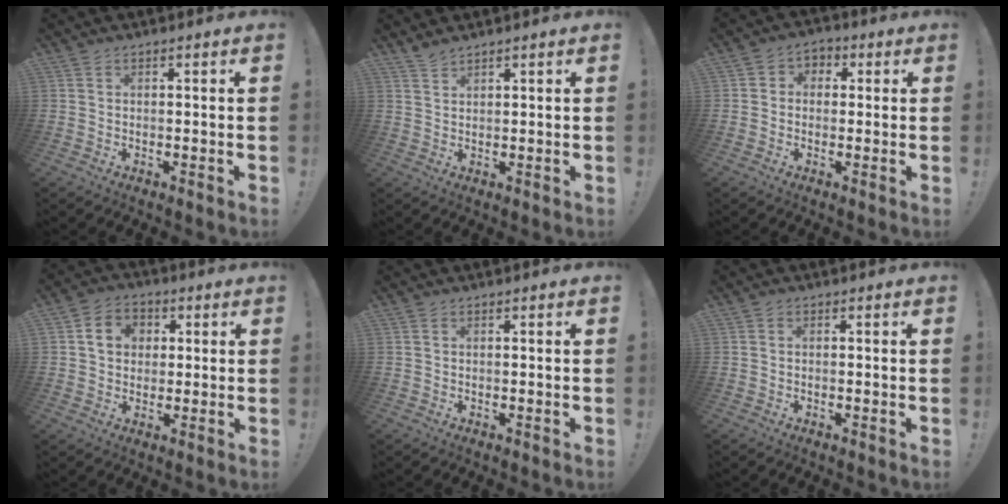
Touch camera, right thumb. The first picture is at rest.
{"total": 2.5, "force": [2.3, 0.5, 0.7], "torque": [-0.008, -0.015, 0.042]}
{"total": 4.2, "force": [-1.5, 3.7, 1.4], "torque": [-0.013, 0.017, -0.025]}
{"total": 8.2, "force": [1.8, 7.1, 3.6], "torque": [-0.058, 0.006, 0.040]}
{"total": 0.0}
{"total": 0.0}